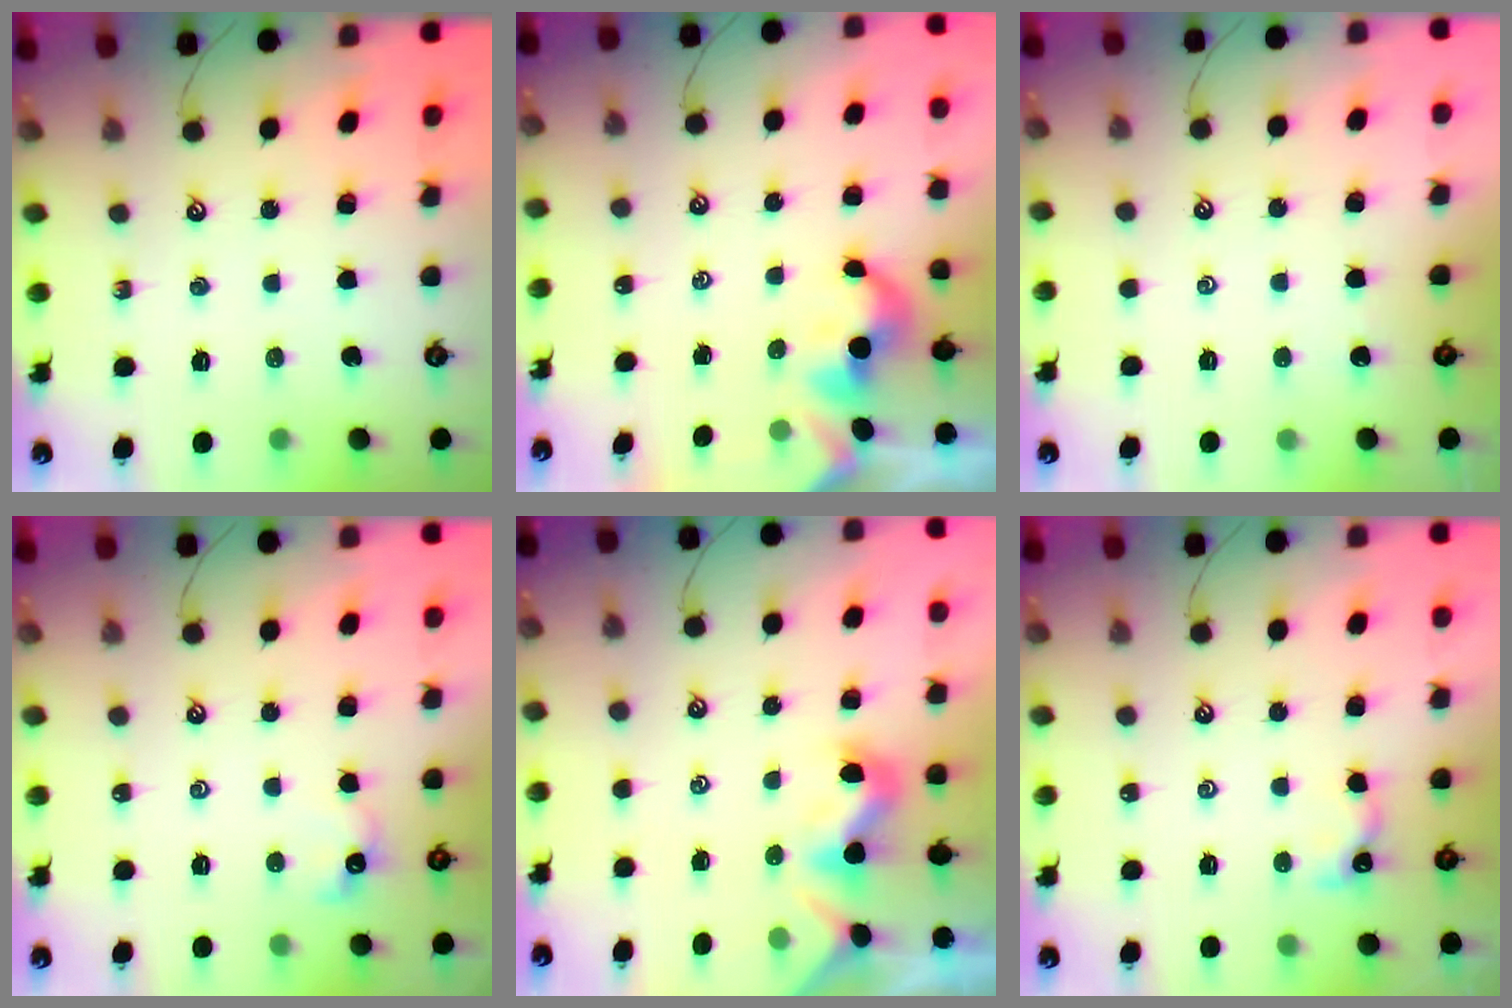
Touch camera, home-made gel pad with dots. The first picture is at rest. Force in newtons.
{"total": 2.0, "press": 1.9, "slide": 0.4}
{"total": 3.5, "press": 3.5, "slide": 0.0}
{"total": 2.2, "press": 2.1, "slide": 0.7}
{"total": 1.5, "press": 1.4, "slide": 0.5}
{"total": 2.2, "press": 2.1, "slide": 0.5}